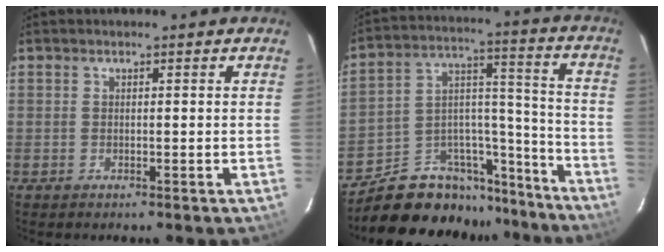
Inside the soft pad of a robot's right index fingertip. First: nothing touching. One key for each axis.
{"total": 19.2, "fx": -16.5, "fy": 8.7, "fz": 4.4, "tx": -0.075, "ty": 0.078, "tz": -0.244}